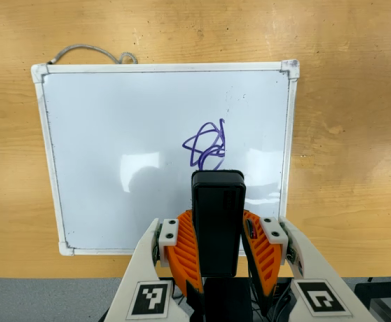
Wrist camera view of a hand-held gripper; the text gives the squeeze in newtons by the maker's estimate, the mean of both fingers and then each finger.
{"total": 7.2, "left": 5.6, "right": 8.9}